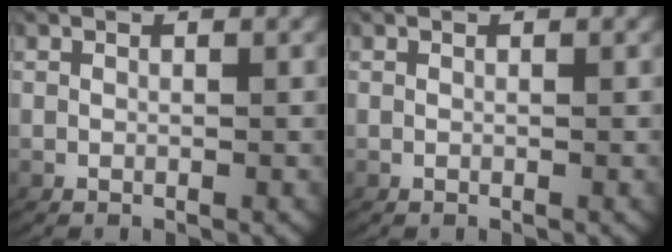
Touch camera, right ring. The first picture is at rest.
{"total": 0.0}